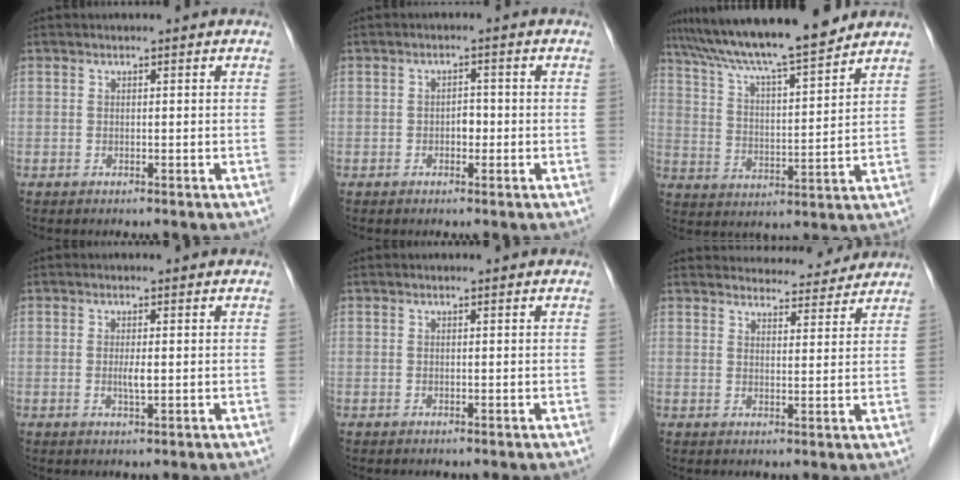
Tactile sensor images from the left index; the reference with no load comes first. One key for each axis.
{"total": 1.7, "fx": -0.5, "fy": 1.1, "fz": 1.2, "tx": -0.015, "ty": 0.005, "tz": -0.010}
{"total": 15.9, "fx": 14.0, "fy": 0.7, "fz": 7.6, "tx": -0.134, "ty": 0.013, "tz": 0.229}
{"total": 1.7, "fx": 0.0, "fy": 0.2, "fz": 1.7, "tx": -0.036, "ty": -0.002, "tz": 0.000}
{"total": 0.0}
{"total": 10.5, "fx": 10.2, "fy": 2.2, "fz": 1.4, "tx": -0.003, "ty": 0.008, "tz": 0.119}